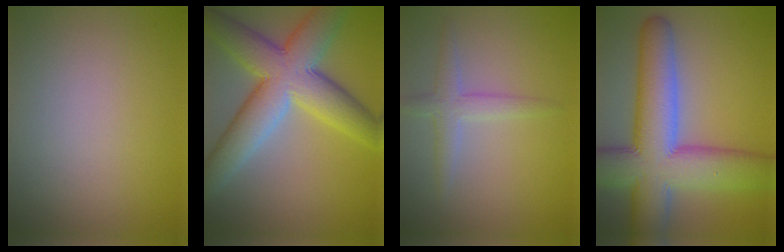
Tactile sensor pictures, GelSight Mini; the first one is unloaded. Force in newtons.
{"total": 10.4, "press": 10.4, "slide": 0.7}
{"total": 2.5, "press": 2.4, "slide": 0.3}
{"total": 12.2, "press": 12.2, "slide": 0.7}